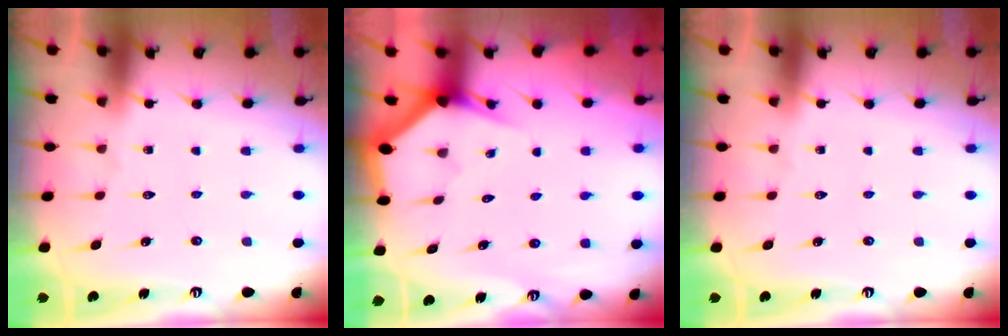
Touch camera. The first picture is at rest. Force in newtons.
{"total": 2.9, "press": 2.9, "slide": 0.0}
{"total": 0.0}